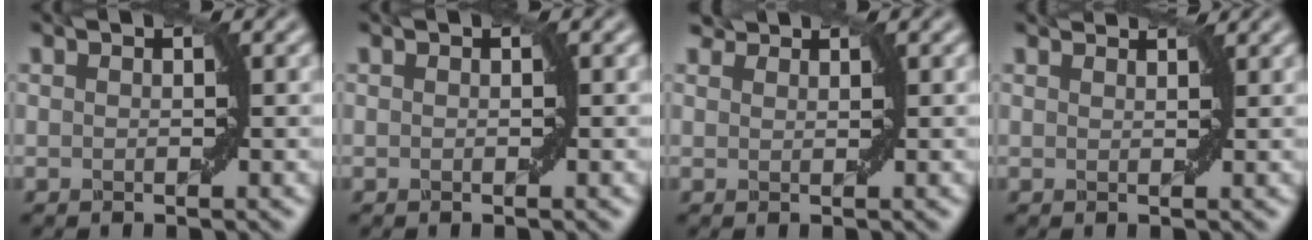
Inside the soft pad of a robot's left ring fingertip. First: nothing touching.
{"total": 0.0}
{"total": 1.9, "force": [1.8, 0.5, 0.3], "torque": [-0.006, -0.003, 0.025]}
{"total": 2.7, "force": [2.5, 0.3, 1.0], "torque": [-0.016, 0.006, 0.035]}